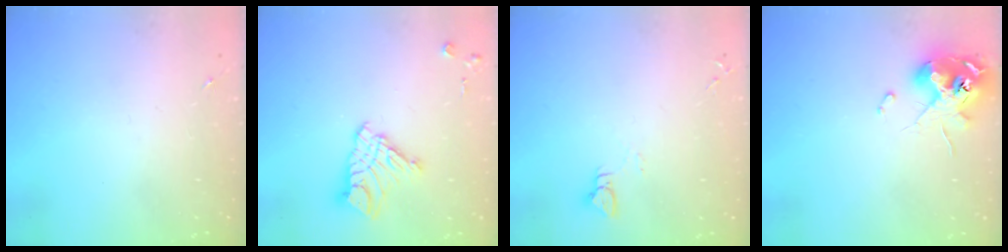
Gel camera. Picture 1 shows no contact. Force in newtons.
{"total": 11.6, "press": 11.6, "slide": 1.0}
{"total": 3.5, "press": 3.5, "slide": 0.3}
{"total": 11.9, "press": 11.8, "slide": 1.2}